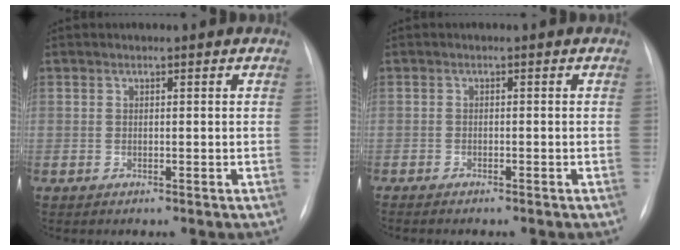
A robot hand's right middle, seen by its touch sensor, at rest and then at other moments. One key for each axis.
{"total": 3.1, "fx": -2.6, "fy": 0.5, "fz": 1.6, "tx": -0.023, "ty": -0.005, "tz": -0.027}